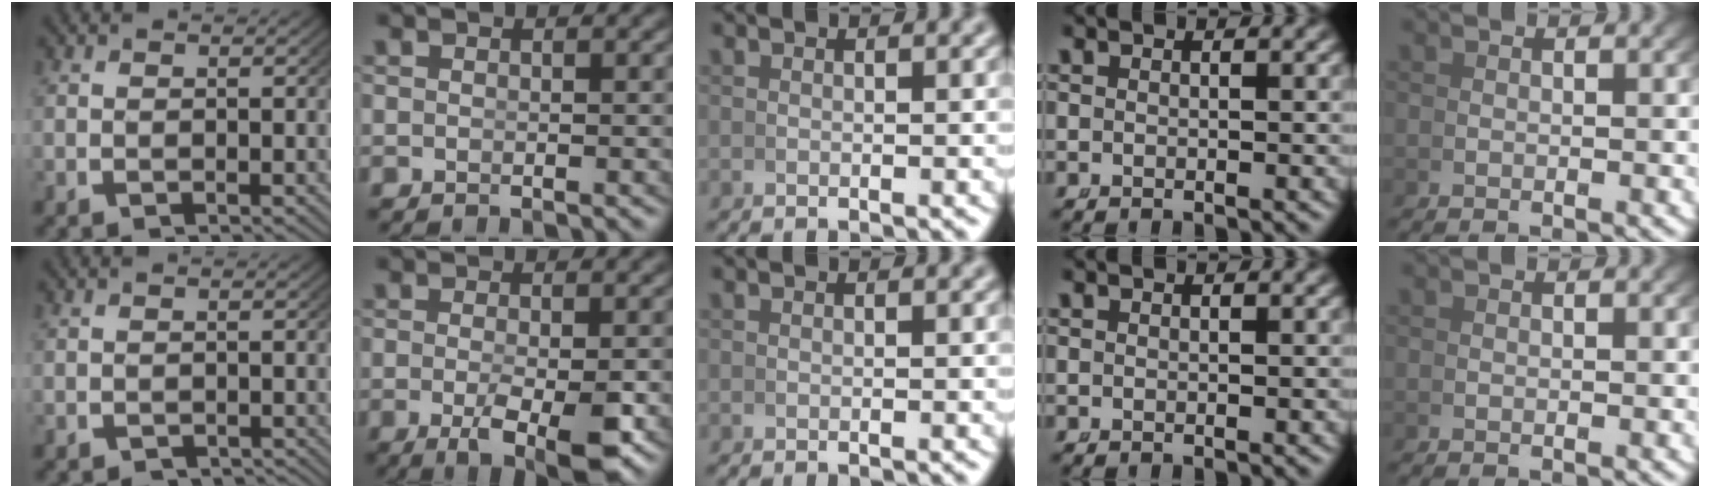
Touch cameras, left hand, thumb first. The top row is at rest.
{"thumb": {"total": 2.0, "force": [-1.9, 0.5, 0.2], "torque": [0.003, -0.008, -0.028]}, "index": {"total": 5.9, "force": [-2.8, 1.7, 4.9], "torque": [-0.076, -0.032, -0.032]}}